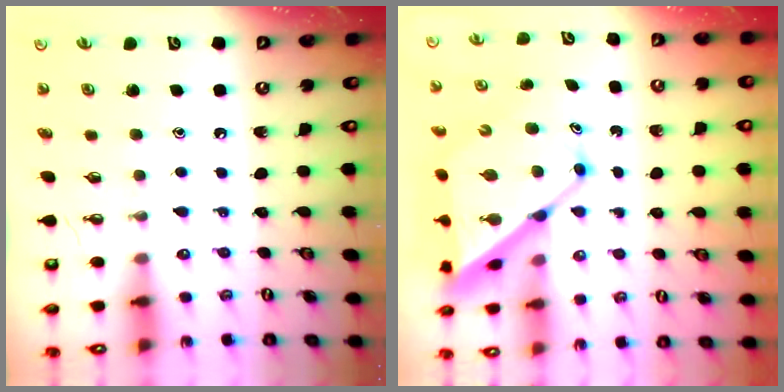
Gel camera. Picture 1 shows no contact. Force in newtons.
{"total": 14.5, "press": 14.5, "slide": 1.0}